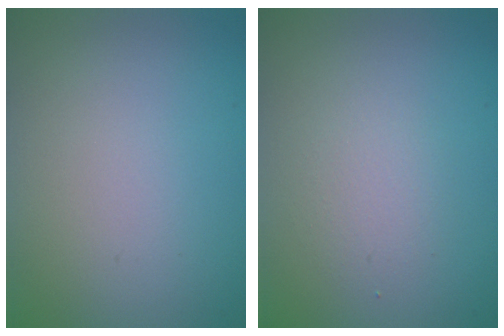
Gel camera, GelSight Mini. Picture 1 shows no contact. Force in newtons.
{"total": 1.7, "press": 1.7, "slide": 0.1}